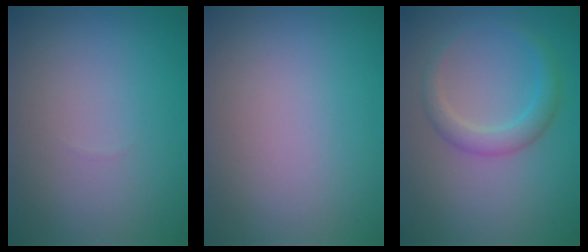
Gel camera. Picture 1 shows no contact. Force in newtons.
{"total": 0.0}
{"total": 2.6, "press": 2.6, "slide": 0.1}